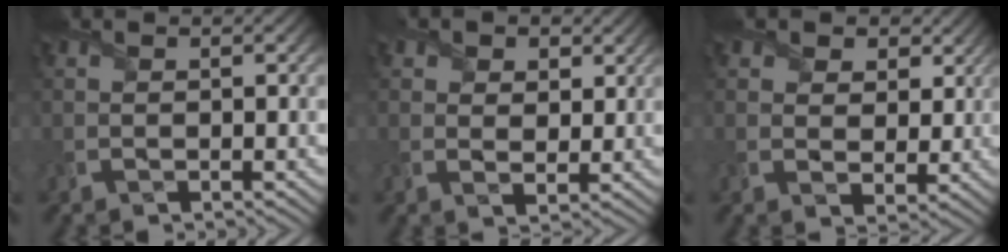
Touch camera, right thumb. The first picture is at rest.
{"total": 3.9, "force": [2.1, 2.7, 1.9], "torque": [-0.039, -0.008, 0.027]}
{"total": 7.5, "force": [3.7, 5.5, 3.5], "torque": [-0.089, -0.002, 0.062]}